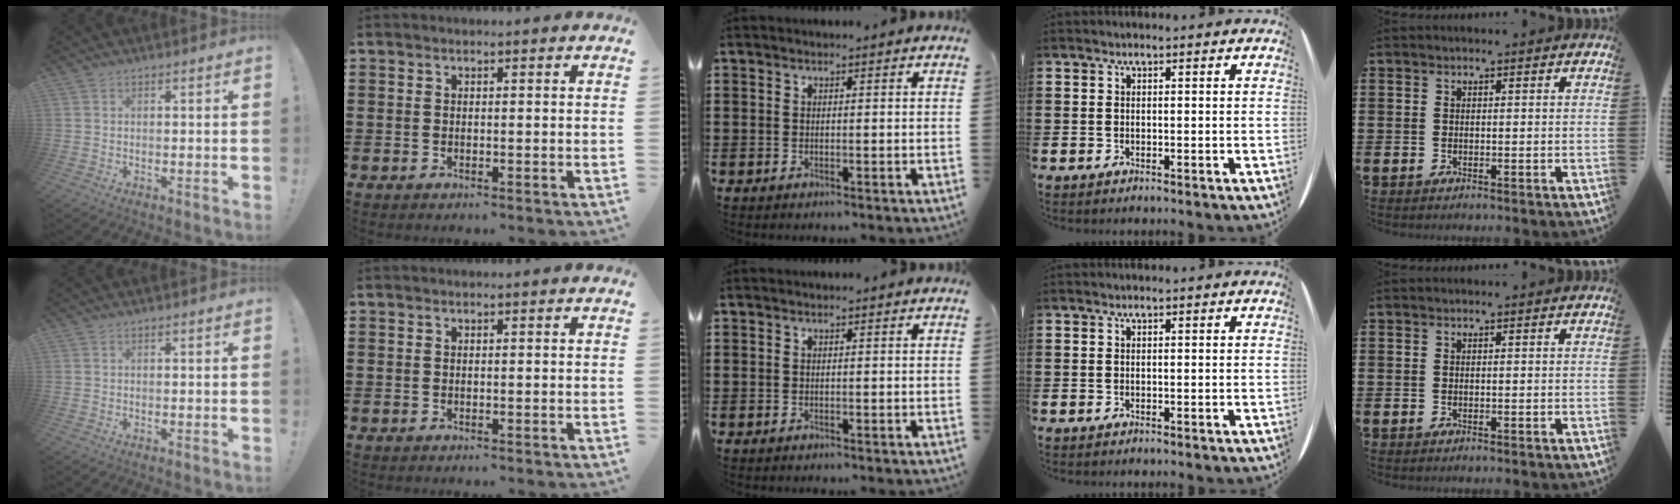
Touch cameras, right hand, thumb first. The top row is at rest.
{}